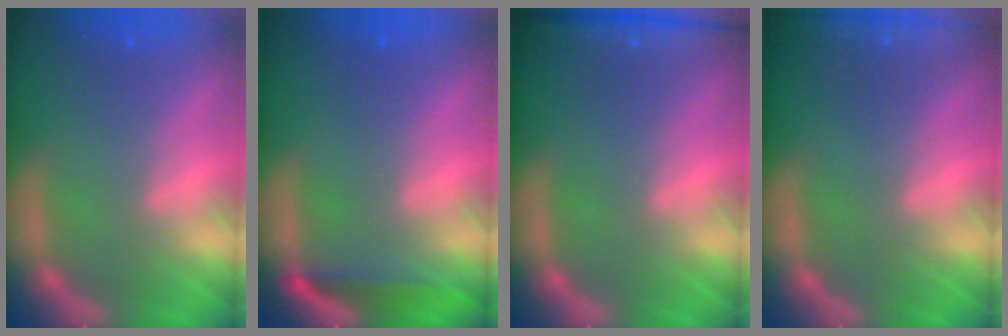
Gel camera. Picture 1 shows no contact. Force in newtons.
{"total": 3.0}
{"total": 5.0}
{"total": 8.5}